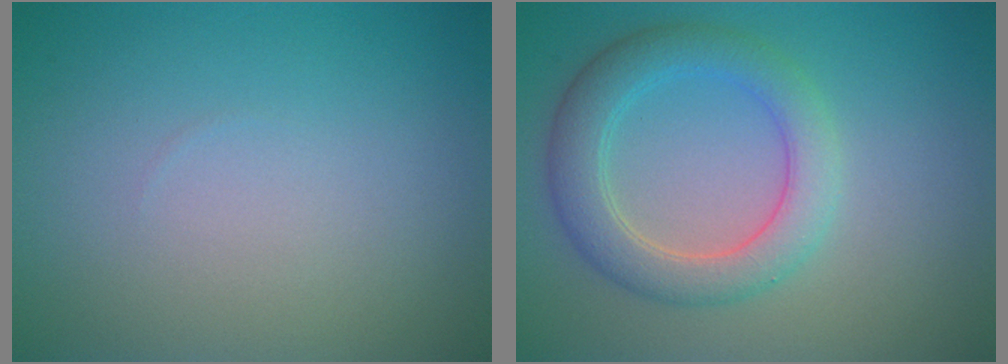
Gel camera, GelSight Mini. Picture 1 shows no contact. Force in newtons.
{"total": 4.6, "press": 4.6, "slide": 0.4}